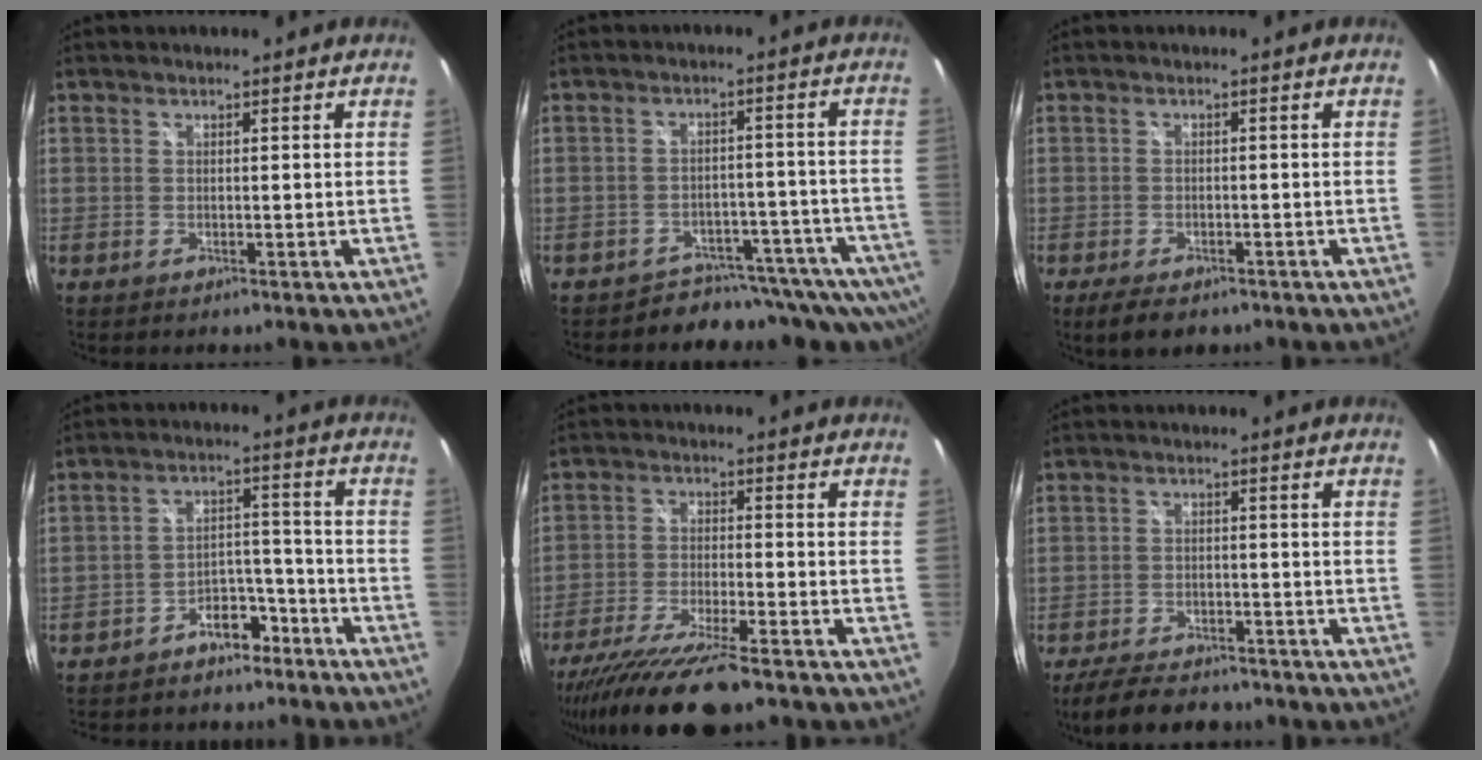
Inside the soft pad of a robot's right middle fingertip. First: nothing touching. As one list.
[{"total": 7.9, "force": [-7.2, 2.9, 1.4], "torque": [-0.014, 0.013, -0.105]}, {"total": 5.1, "force": [-3.7, 2.4, 2.7], "torque": [-0.063, -0.012, -0.056]}, {"total": 12.3, "force": [-9.7, 6.4, 4.1], "torque": [-0.091, 0.045, -0.127]}, {"total": 16.0, "force": [-13.1, 1.9, 8.9], "torque": [-0.183, -0.041, -0.226]}, {"total": 10.4, "force": [-8.6, 4.0, 4.4], "torque": [-0.107, -0.009, -0.134]}]